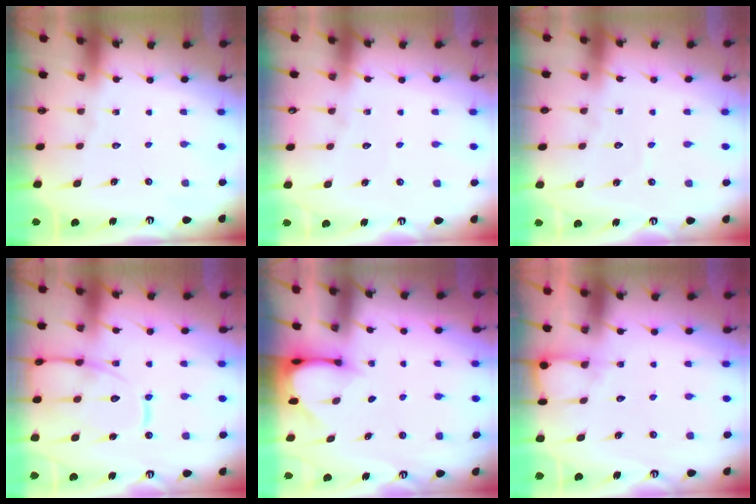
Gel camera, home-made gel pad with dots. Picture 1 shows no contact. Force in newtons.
{"total": 2.0, "press": 2.0, "slide": 0.2}
{"total": 2.7, "press": 2.7, "slide": 0.3}
{"total": 13.9, "press": 13.8, "slide": 1.4}
{"total": 3.3, "press": 3.3, "slide": 0.2}
{"total": 5.7, "press": 5.7, "slide": 0.4}